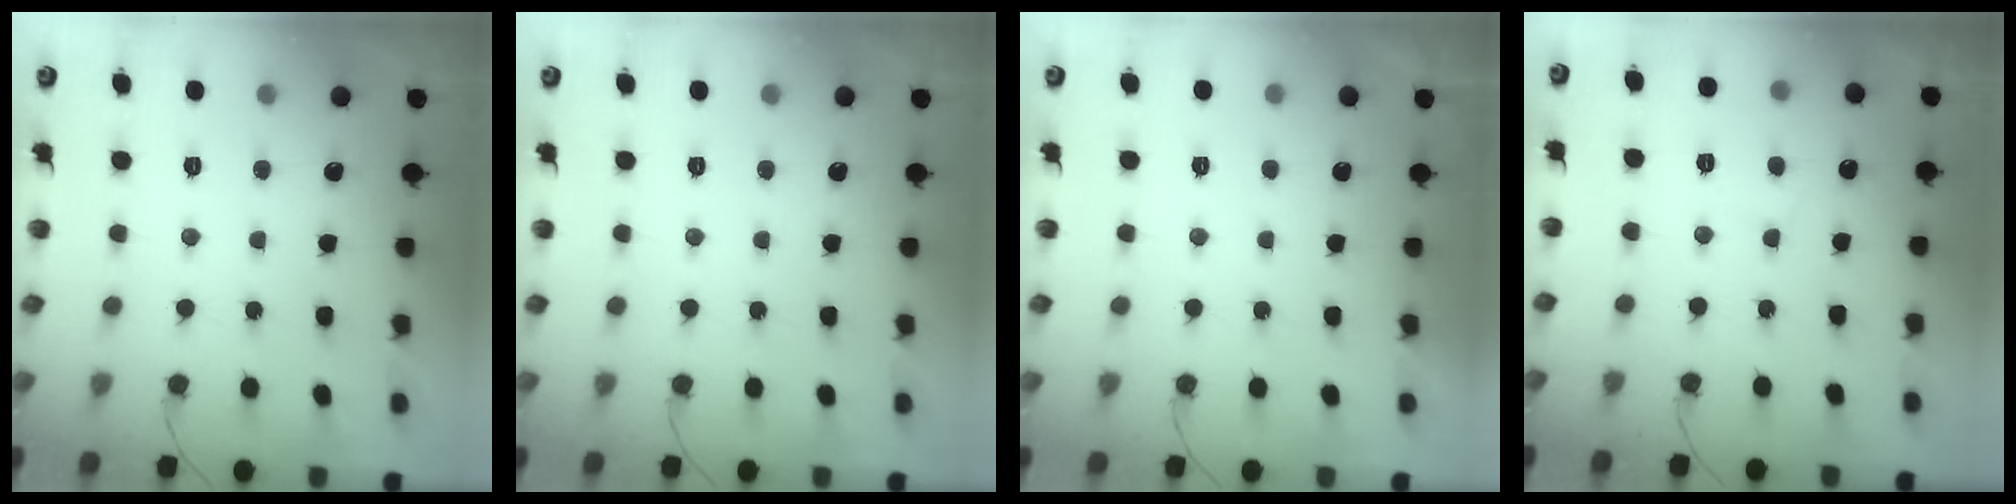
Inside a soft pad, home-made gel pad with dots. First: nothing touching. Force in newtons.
{"total": 0.0}
{"total": 2.3, "press": 2.2, "slide": 0.3}
{"total": 3.0, "press": 3.0, "slide": 0.2}